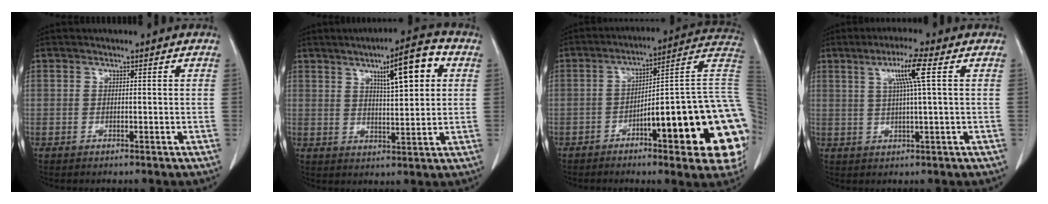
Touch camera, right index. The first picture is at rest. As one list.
[{"total": 9.8, "force": [3.8, 1.5, 8.9], "torque": [-0.134, 0.011, 0.058]}, {"total": 24.1, "force": [-5.9, 3.5, 23.1], "torque": [-0.205, 0.024, -0.073]}, {"total": 6.2, "force": [2.1, -0.9, 5.7], "torque": [-0.103, 0.005, 0.037]}]